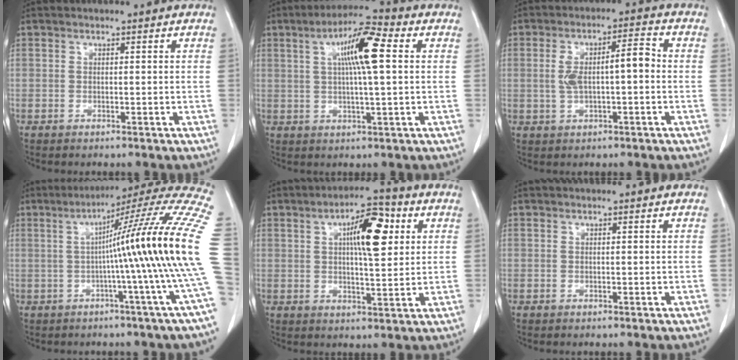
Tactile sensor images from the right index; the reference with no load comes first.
{"total": 9.2, "force": [2.1, 0.9, 8.9], "torque": [-0.159, 0.014, 0.032]}
{"total": 7.0, "force": [-0.1, 2.0, 6.7], "torque": [-0.131, 0.026, 0.001]}
{"total": 20.9, "force": [-0.4, -2.9, 20.7], "torque": [-0.204, 0.027, -0.019]}
{"total": 9.6, "force": [2.9, 2.6, 8.7], "torque": [-0.139, 0.015, 0.047]}
{"total": 0.0}